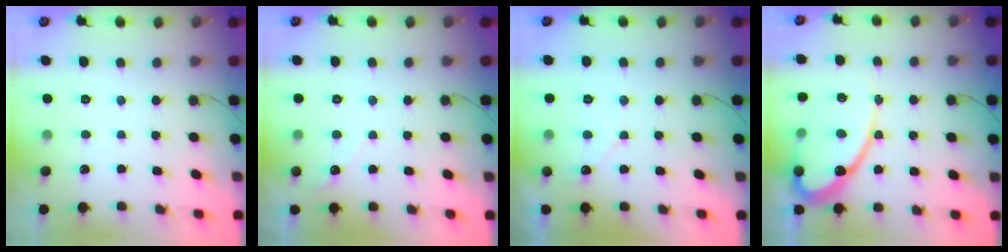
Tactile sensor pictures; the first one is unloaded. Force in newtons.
{"total": 2.8, "press": 2.8, "slide": 0.1}
{"total": 3.0, "press": 3.0, "slide": 0.1}
{"total": 13.7, "press": 13.6, "slide": 1.8}